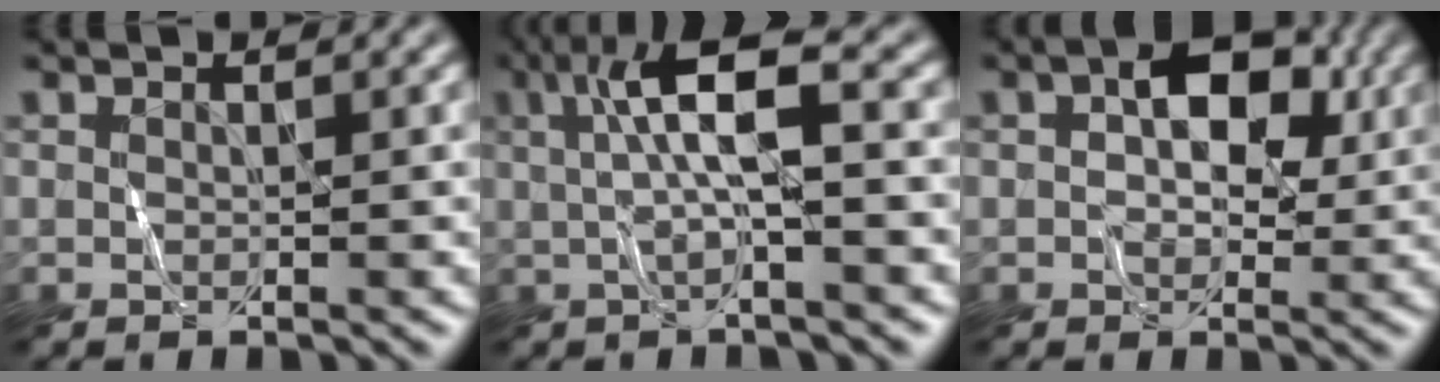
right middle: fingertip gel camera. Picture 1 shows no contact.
{"total": 5.9, "force": [0.9, 1.1, 5.7], "torque": [-0.103, 0.016, 0.011]}
{"total": 5.4, "force": [0.8, 3.4, 4.0], "torque": [-0.054, 0.005, 0.007]}